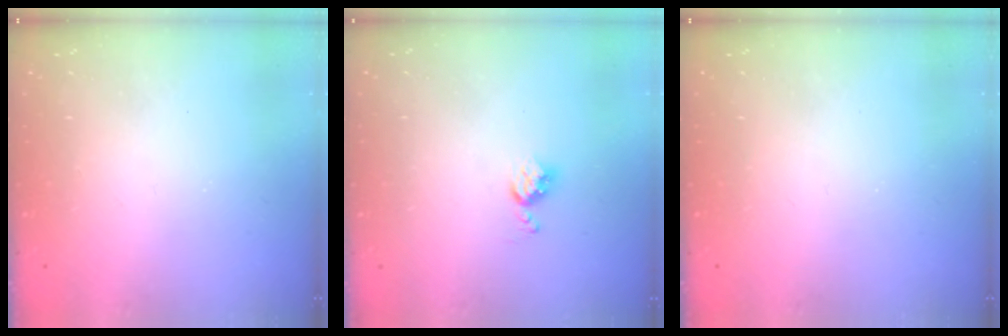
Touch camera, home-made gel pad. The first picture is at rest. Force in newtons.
{"total": 4.3, "press": 4.3, "slide": 0.5}
{"total": 0.0}